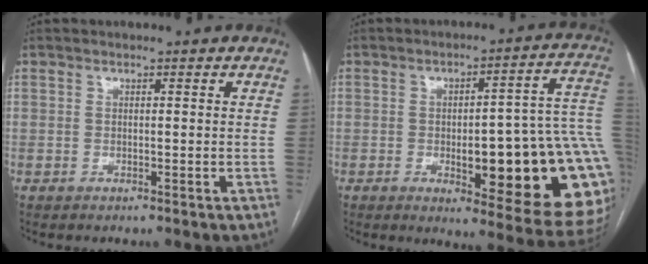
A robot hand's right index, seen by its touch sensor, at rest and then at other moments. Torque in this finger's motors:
{"motor_torque": [1.42, -0.72, 1.00, 0.09]}